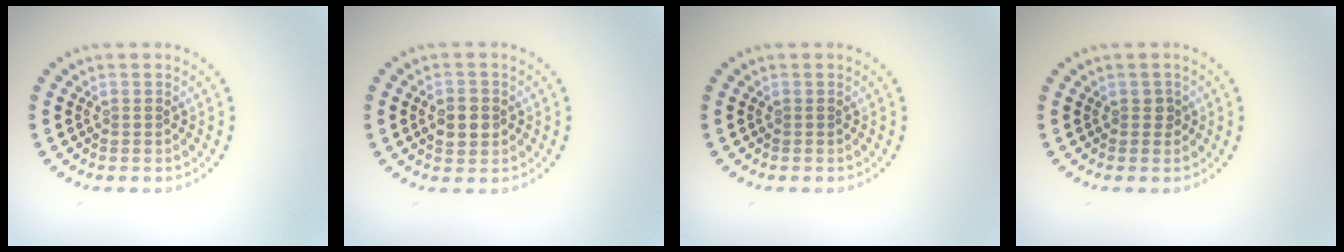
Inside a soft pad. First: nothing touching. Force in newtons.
{"total": 2.9, "press": 2.9, "slide": 0.1}
{"total": 0.0}
{"total": 0.8, "press": 0.8, "slide": 0.3}